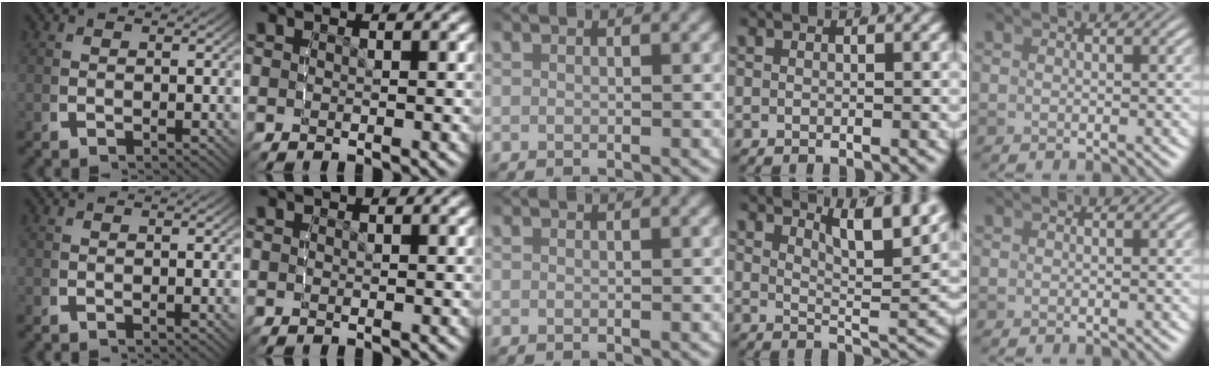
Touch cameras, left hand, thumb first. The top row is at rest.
{"thumb": {"total": 0.6, "force": [-0.1, 0.0, 0.6], "torque": [-0.008, -0.002, -0.001]}, "ring": {"total": 6.8, "force": [4.4, 1.4, 5.0], "torque": [-0.064, -0.008, 0.069]}}